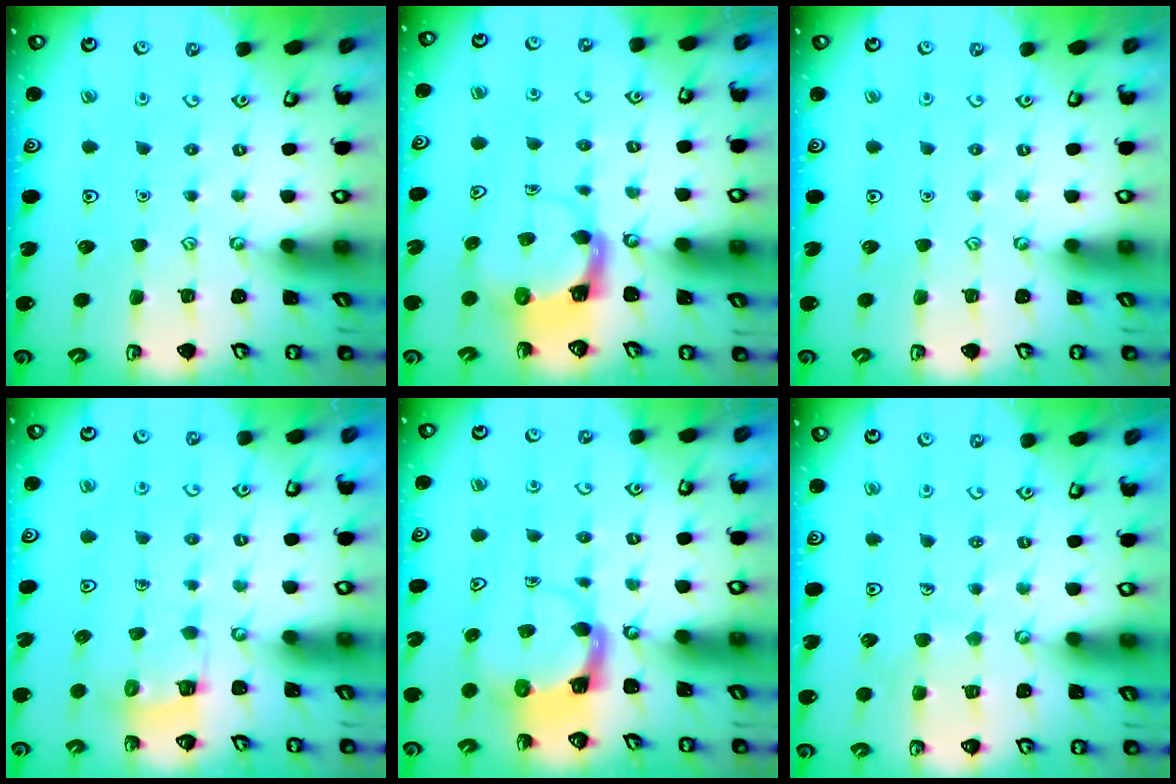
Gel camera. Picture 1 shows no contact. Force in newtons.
{"total": 3.7, "press": 3.7, "slide": 0.4}
{"total": 0.0}
{"total": 3.6, "press": 3.6, "slide": 0.2}
{"total": 3.7, "press": 3.7, "slide": 0.4}
{"total": 4.3, "press": 4.3, "slide": 0.3}